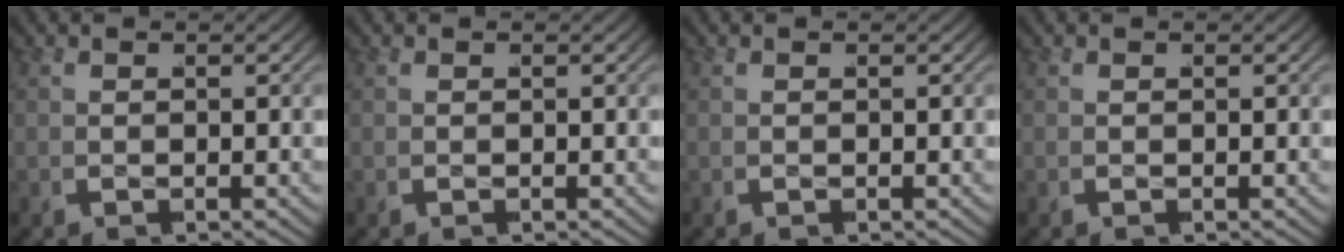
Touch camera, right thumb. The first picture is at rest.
{"total": 0.0}
{"total": 0.0}
{"total": 0.0}